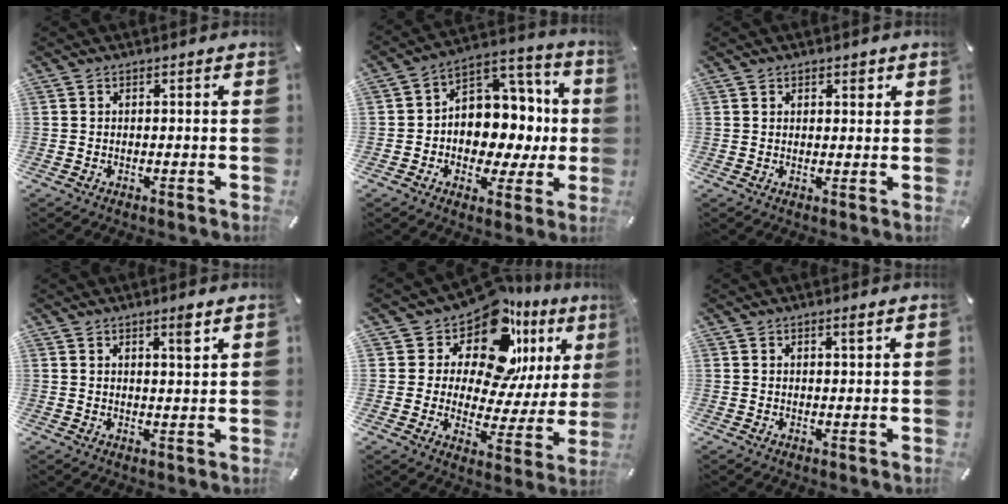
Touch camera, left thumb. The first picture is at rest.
{"total": 10.8, "force": [-0.9, 9.6, 4.7], "torque": [-0.046, -0.019, -0.006]}
{"total": 1.8, "force": [1.1, 1.2, 0.8], "torque": [-0.001, -0.003, 0.015]}
{"total": 3.7, "force": [2.4, 0.6, 2.8], "torque": [-0.034, -0.011, 0.036]}
{"total": 16.4, "force": [12.3, 8.1, 7.3], "torque": [-0.106, -0.117, 0.208]}
{"total": 1.6, "force": [1.0, 0.4, 1.1], "torque": [-0.023, 0.000, 0.018]}